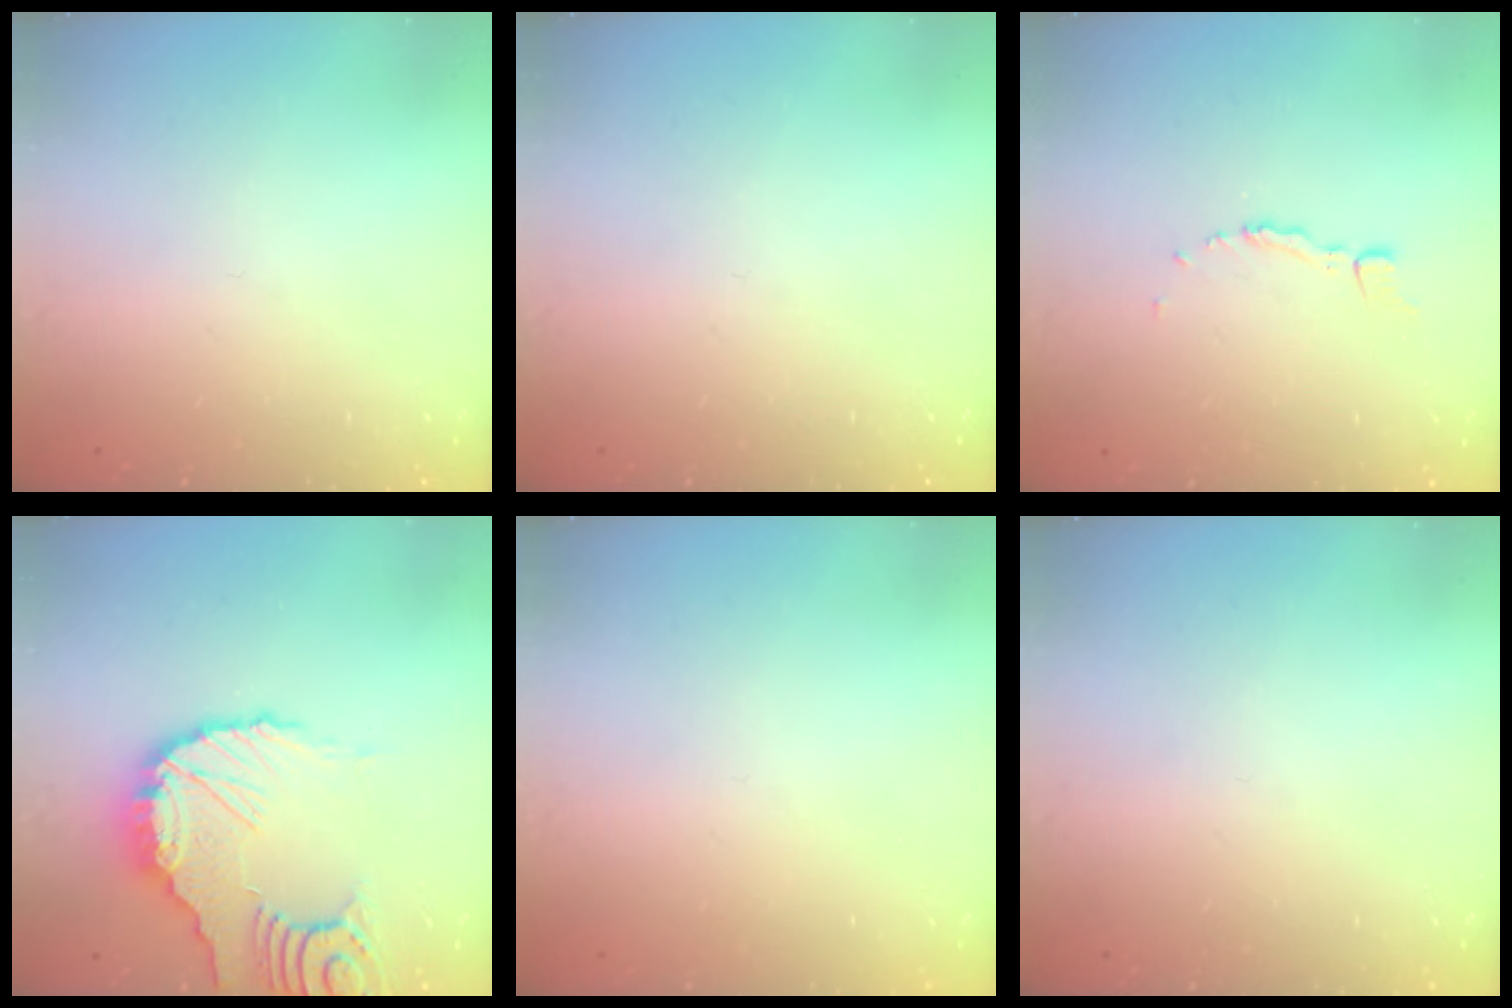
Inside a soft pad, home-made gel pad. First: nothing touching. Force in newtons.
{"total": 0.0}
{"total": 3.9, "press": 3.9, "slide": 0.5}
{"total": 14.8, "press": 14.7, "slide": 1.5}
{"total": 0.0}
{"total": 0.0}